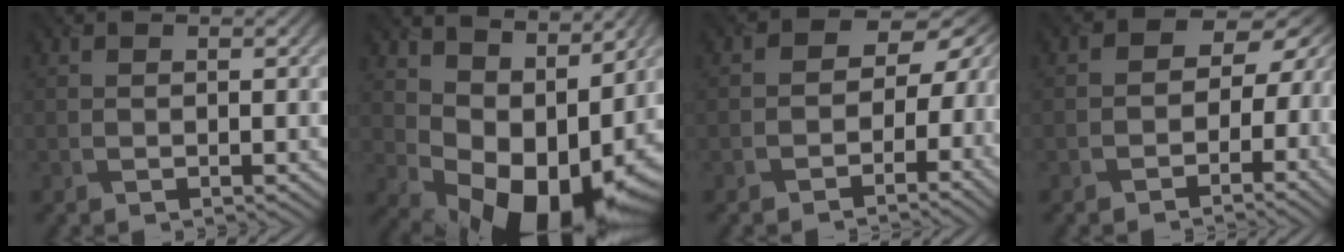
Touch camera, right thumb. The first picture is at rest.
{"total": 14.0, "force": [3.3, 9.1, 10.1], "torque": [-0.168, -0.020, 0.079]}
{"total": 8.5, "force": [-1.6, 6.5, 5.3], "torque": [-0.041, -0.005, -0.033]}
{"total": 7.7, "force": [-1.6, 5.9, 4.7], "torque": [-0.035, -0.002, -0.035]}